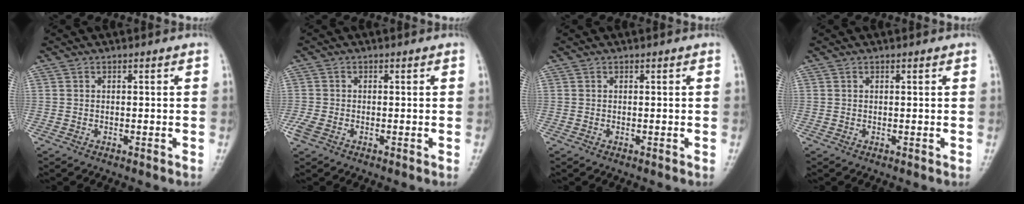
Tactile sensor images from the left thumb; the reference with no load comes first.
{"total": 3.0, "force": [-1.5, 1.9, 1.7], "torque": [-0.049, 0.000, -0.028]}
{"total": 0.0}
{"total": 0.0}